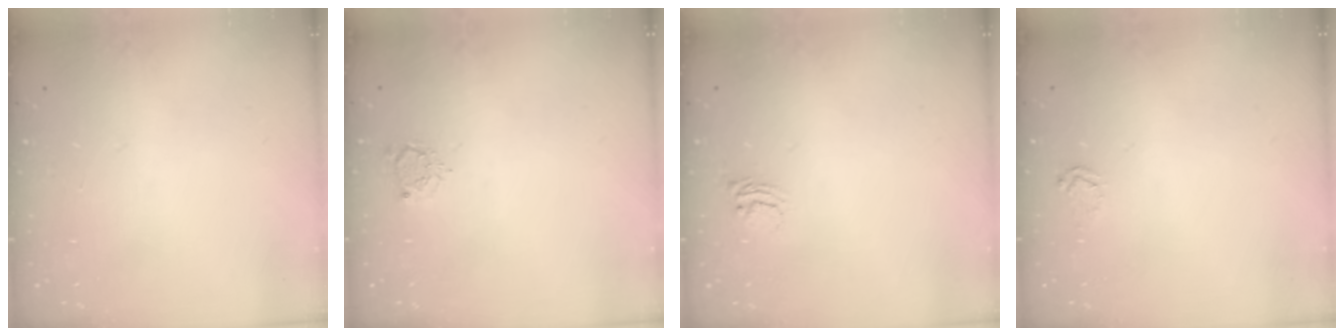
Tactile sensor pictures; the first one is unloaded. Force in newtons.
{"total": 3.5, "press": 3.5, "slide": 0.5}
{"total": 3.7, "press": 3.7, "slide": 0.2}
{"total": 2.9, "press": 2.9, "slide": 0.3}